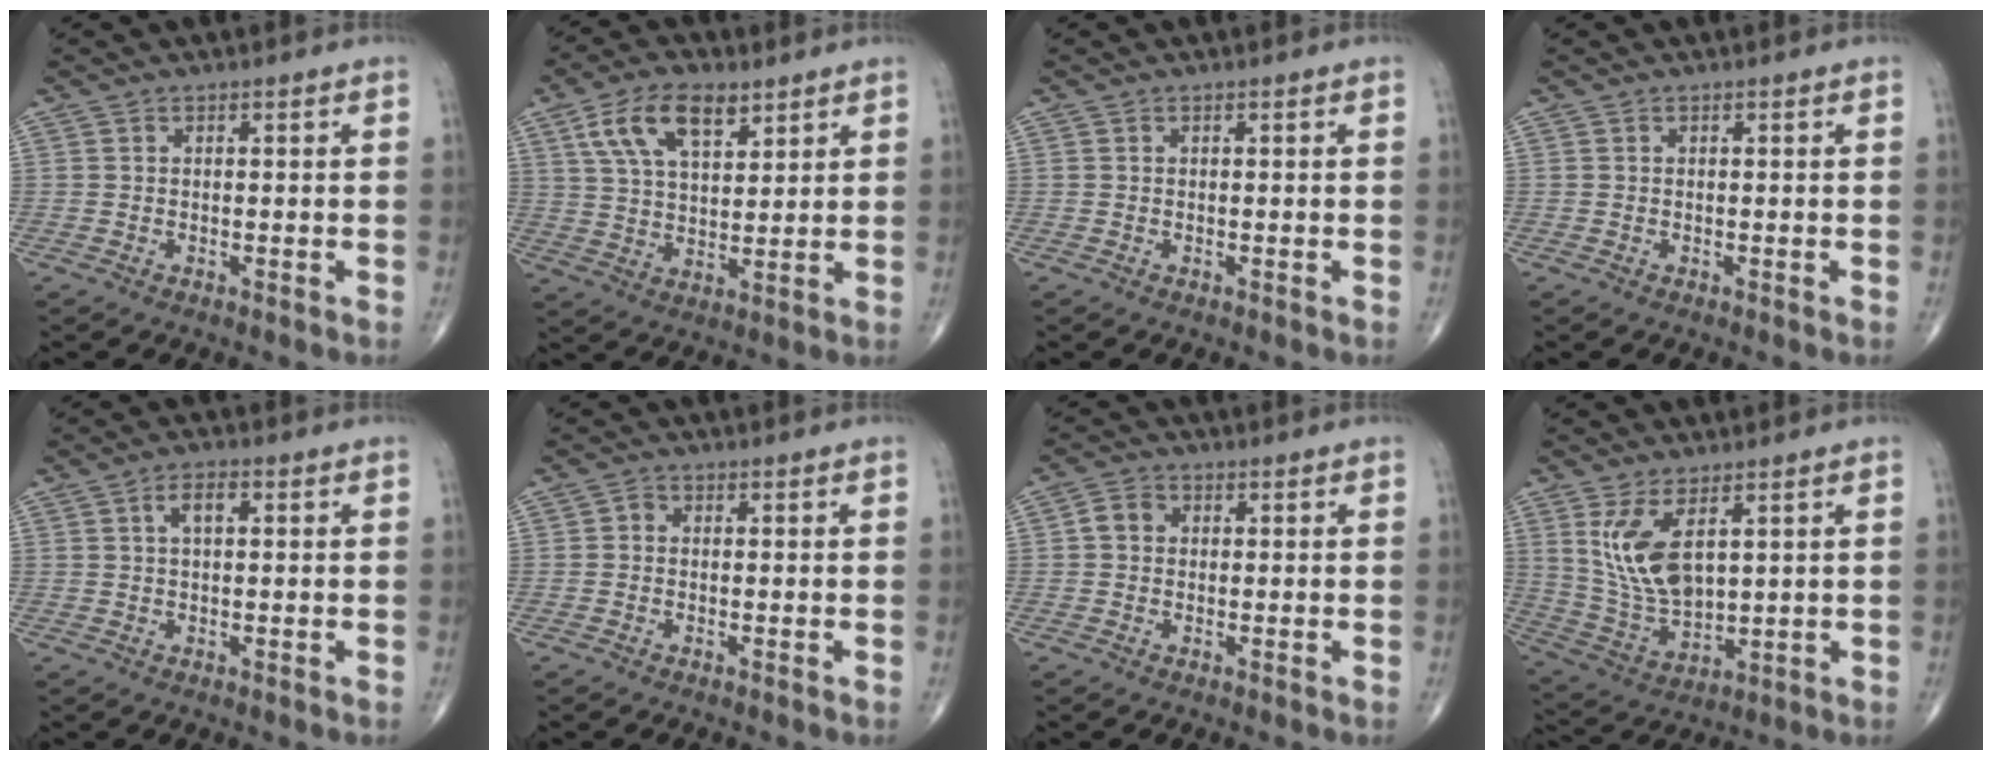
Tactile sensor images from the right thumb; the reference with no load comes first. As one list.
[{"total": 11.4, "force": [5.8, 5.7, 8.0], "torque": [-0.135, -0.015, 0.112]}, {"total": 0.0}, {"total": 0.0}, {"total": 3.6, "force": [1.0, 1.7, 3.0], "torque": [-0.052, 0.008, 0.016]}, {"total": 1.2, "force": [-0.1, 1.0, 0.7], "torque": [-0.004, 0.003, -0.008]}, {"total": 3.1, "force": [0.2, 2.6, 1.7], "torque": [-0.024, 0.009, -0.002]}, {"total": 11.1, "force": [4.1, 5.3, 8.9], "torque": [-0.170, -0.024, 0.096]}]